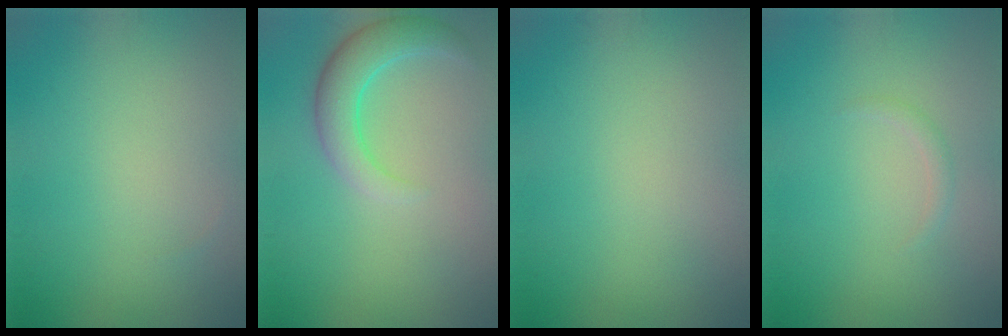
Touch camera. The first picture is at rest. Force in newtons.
{"total": 3.8, "press": 3.8, "slide": 0.4}
{"total": 0.0}
{"total": 0.8, "press": 0.8, "slide": 0.1}